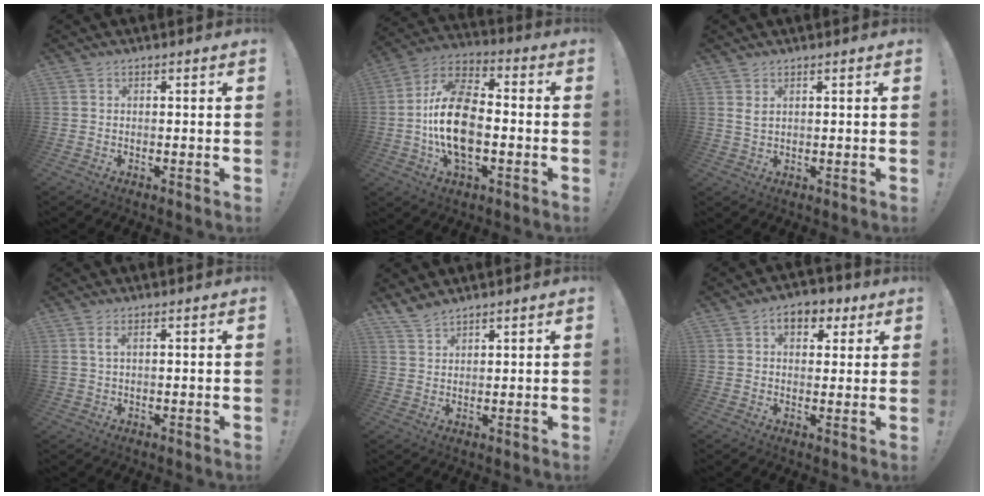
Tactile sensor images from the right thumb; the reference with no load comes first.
{"total": 18.2, "force": [-2.7, 10.4, 14.7], "torque": [-0.279, 0.014, -0.045]}
{"total": 2.5, "force": [1.3, 1.1, 1.9], "torque": [-0.024, -0.005, 0.021]}
{"total": 2.7, "force": [1.2, 1.1, 2.1], "torque": [-0.035, -0.002, 0.021]}
{"total": 4.1, "force": [3.7, 1.2, 1.4], "torque": [-0.034, -0.020, 0.072]}
{"total": 7.6, "force": [3.3, 5.1, 4.6], "torque": [-0.059, -0.003, 0.058]}